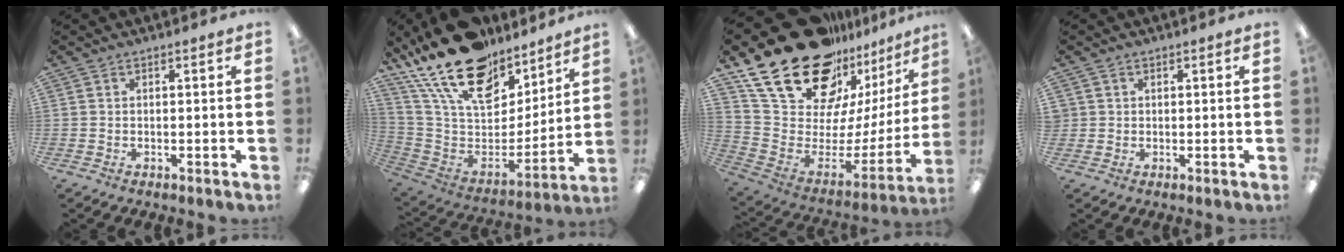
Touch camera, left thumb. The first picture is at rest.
{"total": 24.1, "force": [17.3, 11.5, 12.2], "torque": [-0.228, -0.116, 0.311]}
{"total": 30.4, "force": [19.4, 15.9, 17.3], "torque": [-0.291, -0.133, 0.372]}
{"total": 1.3, "force": [0.5, 1.2, -0.1], "torque": [0.001, 0.002, 0.008]}